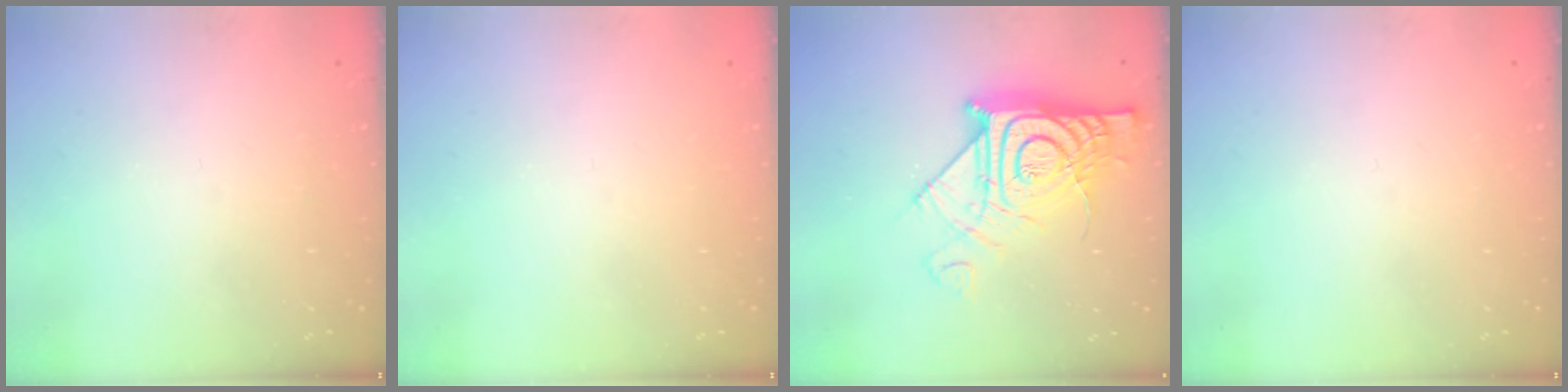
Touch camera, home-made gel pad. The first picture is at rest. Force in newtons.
{"total": 0.0}
{"total": 15.9, "press": 15.7, "slide": 1.9}
{"total": 0.0}